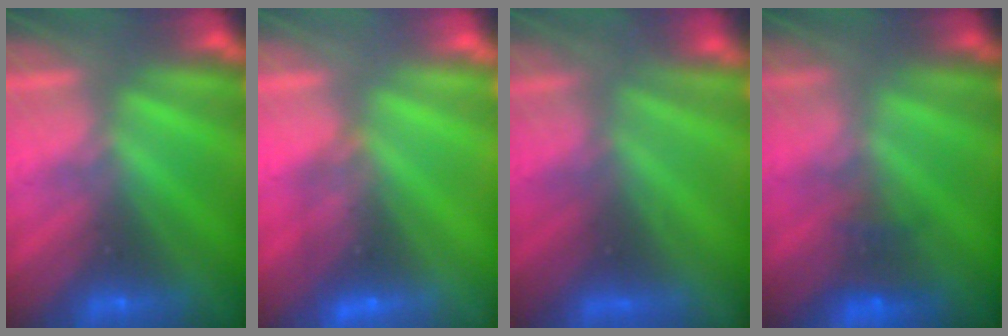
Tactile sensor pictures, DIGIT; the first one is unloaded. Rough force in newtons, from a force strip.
{"total": 2.3}
{"total": 7.7}
{"total": 4.6}